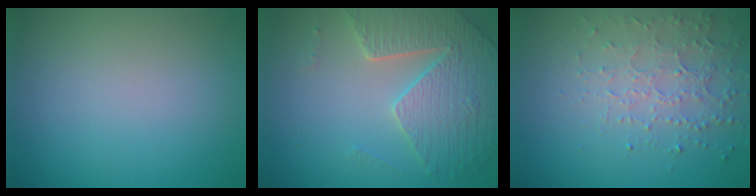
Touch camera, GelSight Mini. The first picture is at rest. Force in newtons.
{"total": 5.1, "press": 4.6, "slide": 2.1}
{"total": 3.5, "press": 3.0, "slide": 1.7}